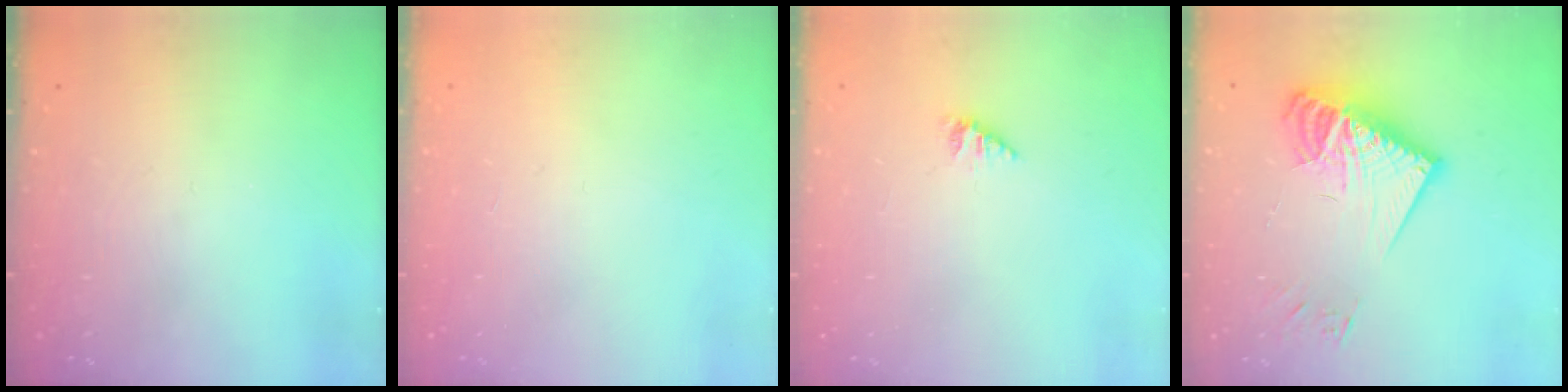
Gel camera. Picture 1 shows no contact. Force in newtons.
{"total": 0.0}
{"total": 2.1, "press": 2.1, "slide": 0.3}
{"total": 16.4, "press": 16.4, "slide": 1.2}